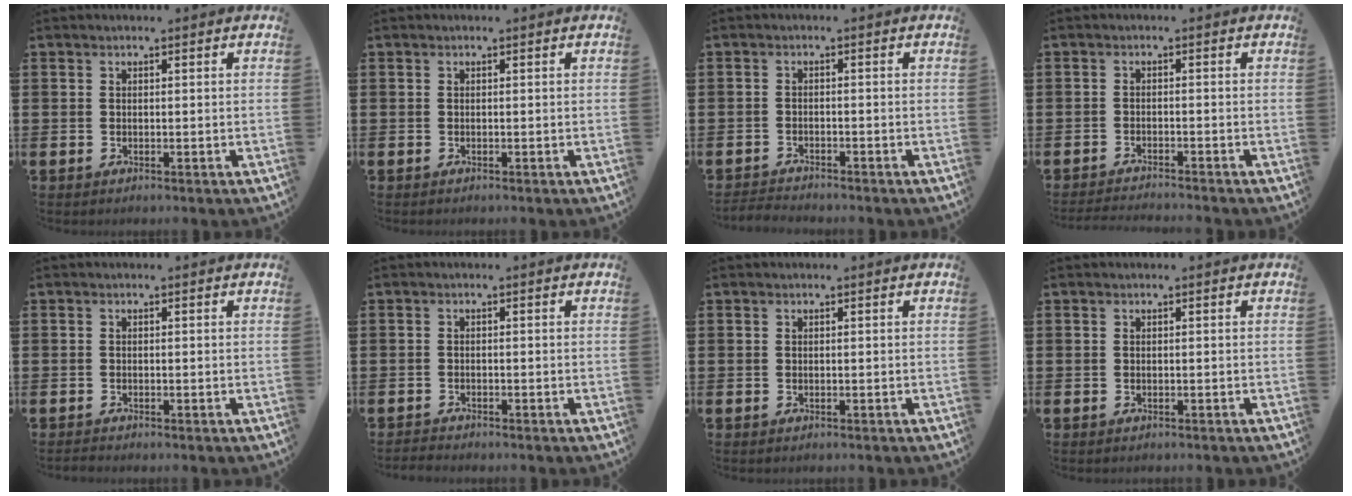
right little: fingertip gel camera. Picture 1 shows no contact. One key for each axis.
{"total": 0.0}
{"total": 1.6, "fx": -1.6, "fy": 0.0, "fz": -0.1, "tx": -0.003, "ty": 0.002, "tz": -0.034}
{"total": 1.5, "fx": -1.5, "fy": -0.2, "fz": 0.1, "tx": -0.003, "ty": 0.002, "tz": -0.029}
{"total": 0.5, "fx": -0.5, "fy": 0.1, "fz": 0.1, "tx": -0.004, "ty": -0.001, "tz": -0.010}
{"total": 1.0, "fx": -1.0, "fy": 0.1, "fz": 0.0, "tx": -0.002, "ty": 0.000, "tz": -0.020}
{"total": 0.0}
{"total": 0.0}